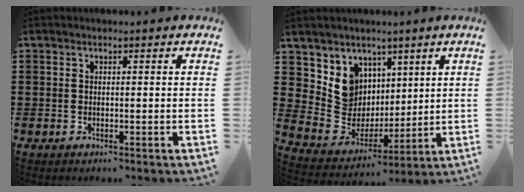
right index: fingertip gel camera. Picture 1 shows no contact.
{"total": 9.3, "force": [3.1, 8.4, 2.3], "torque": [-0.078, -0.023, 0.069]}